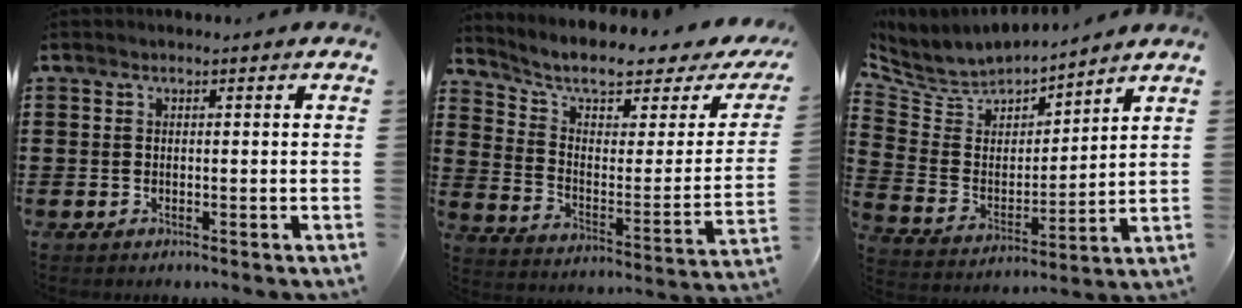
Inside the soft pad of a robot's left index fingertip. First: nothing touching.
{"total": 6.8, "force": [5.3, 1.7, 3.9], "torque": [-0.094, -0.039, 0.085]}
{"total": 5.3, "force": [4.8, 2.1, 0.2], "torque": [-0.043, -0.040, 0.080]}